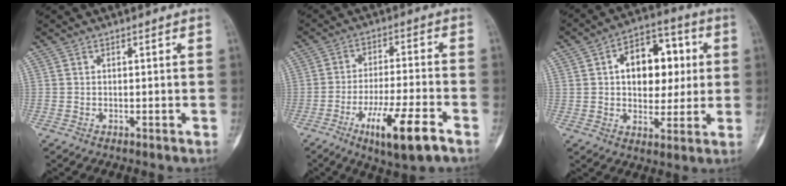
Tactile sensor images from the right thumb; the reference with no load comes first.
{"total": 12.7, "force": [-6.6, 2.6, 10.5], "torque": [-0.191, 0.021, -0.106]}
{"total": 14.7, "force": [2.6, 9.8, 10.7], "torque": [-0.104, 0.014, 0.033]}